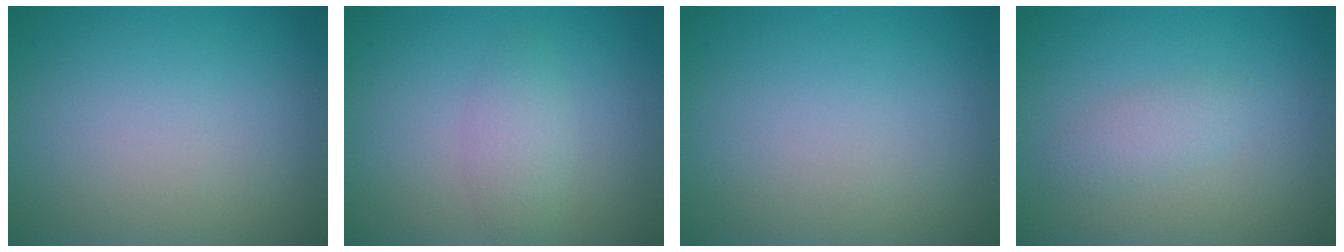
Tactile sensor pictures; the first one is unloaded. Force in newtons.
{"total": 2.0, "press": 2.0, "slide": 0.2}
{"total": 0.0}
{"total": 1.6, "press": 1.6, "slide": 0.0}